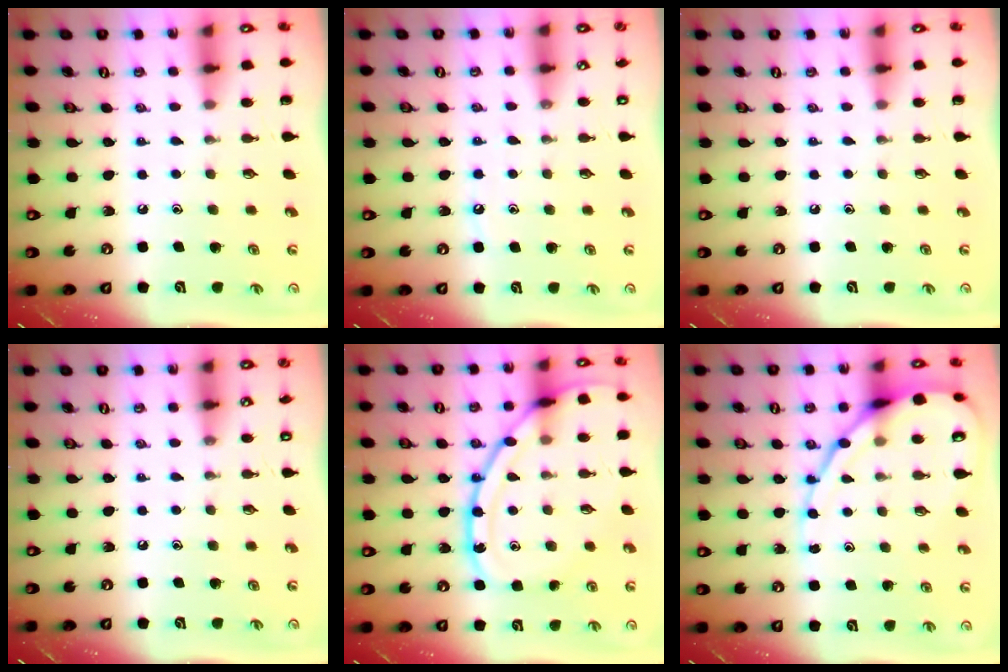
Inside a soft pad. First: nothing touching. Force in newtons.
{"total": 5.3, "press": 5.2, "slide": 0.5}
{"total": 0.0}
{"total": 0.0}
{"total": 16.3, "press": 16.2, "slide": 1.0}
{"total": 13.0, "press": 13.0, "slide": 1.3}